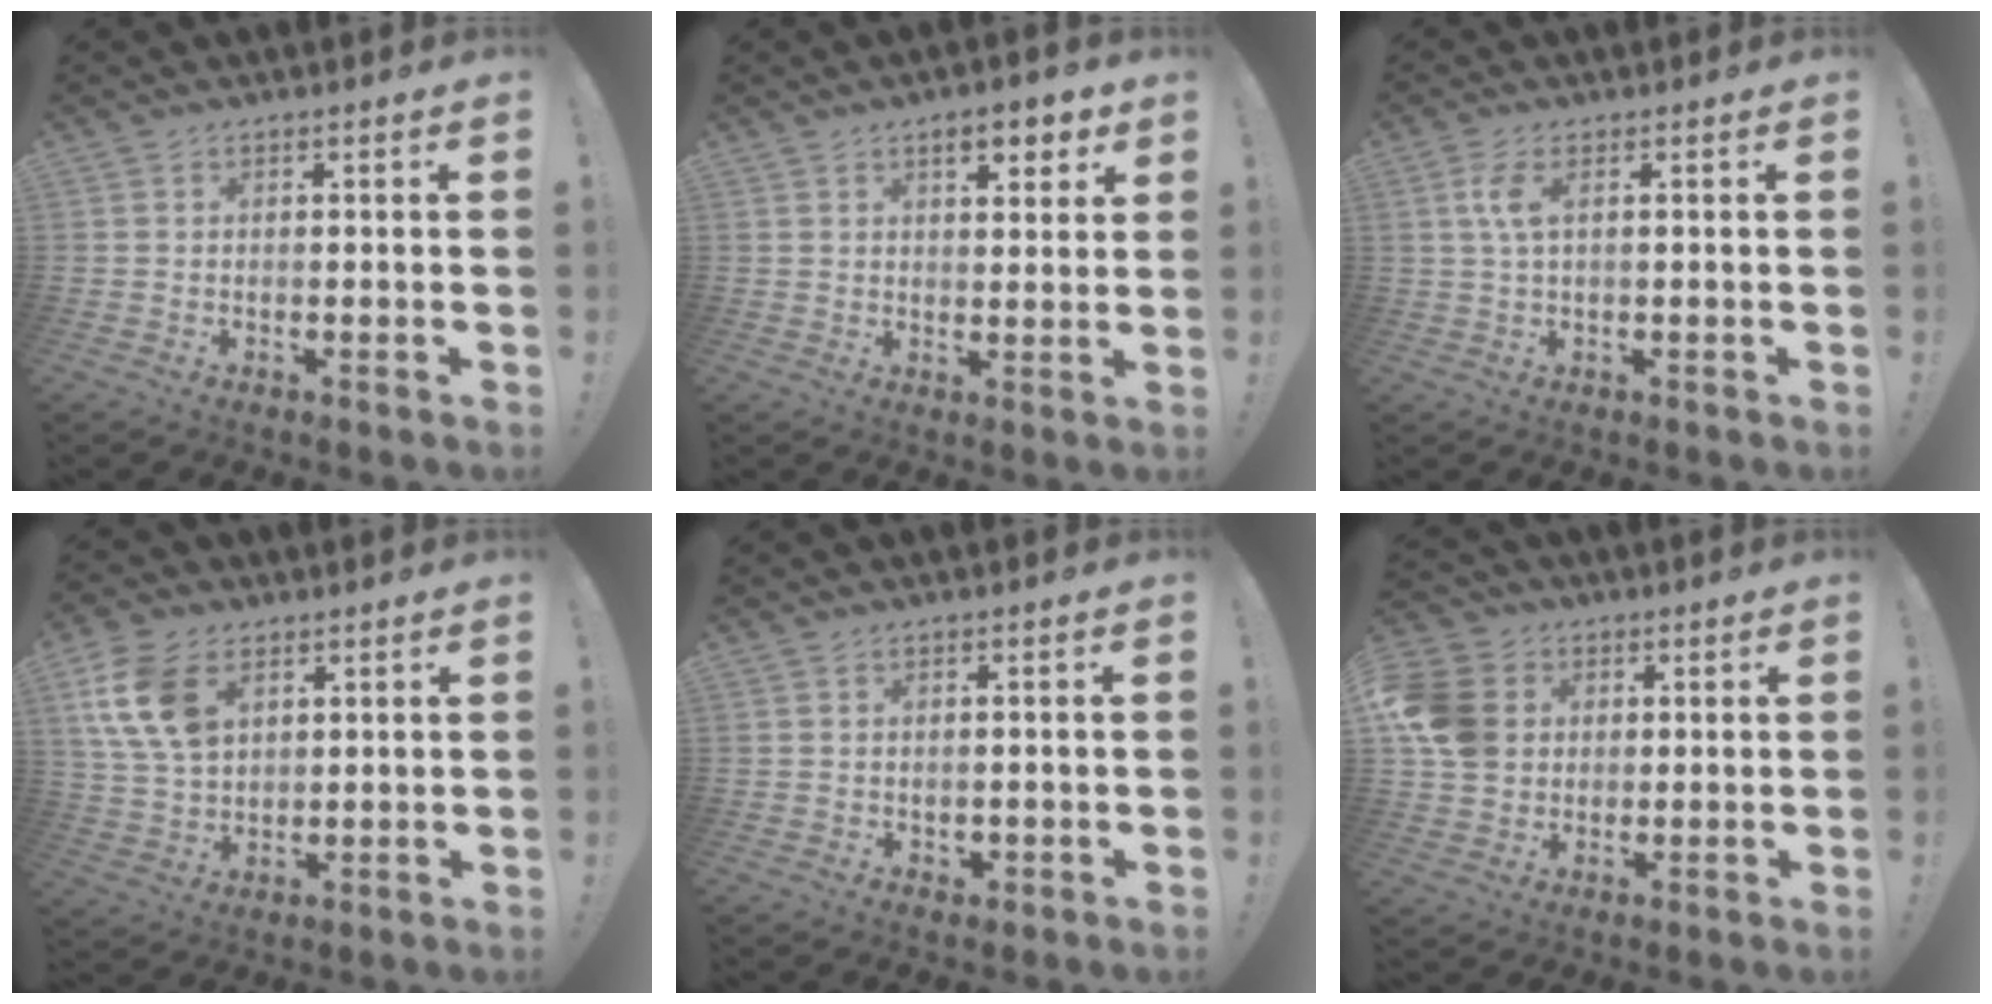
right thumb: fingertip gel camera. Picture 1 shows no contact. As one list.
[{"total": 6.4, "force": [3.9, 2.5, 4.4], "torque": [-0.059, -0.012, 0.065]}, {"total": 4.6, "force": [1.2, 1.6, 4.1], "torque": [-0.087, -0.001, 0.019]}, {"total": 14.3, "force": [5.8, 9.5, 8.9], "torque": [-0.179, -0.010, 0.115]}, {"total": 1.4, "force": [0.4, 1.3, 0.3], "torque": [0.001, -0.002, 0.007]}, {"total": 11.8, "force": [1.8, 10.2, 5.7], "torque": [-0.110, -0.001, 0.039]}]